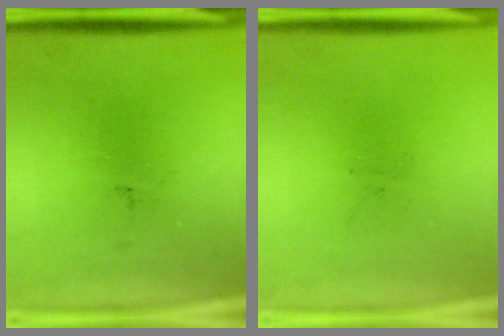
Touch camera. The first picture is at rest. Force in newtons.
{"total": 0.0}